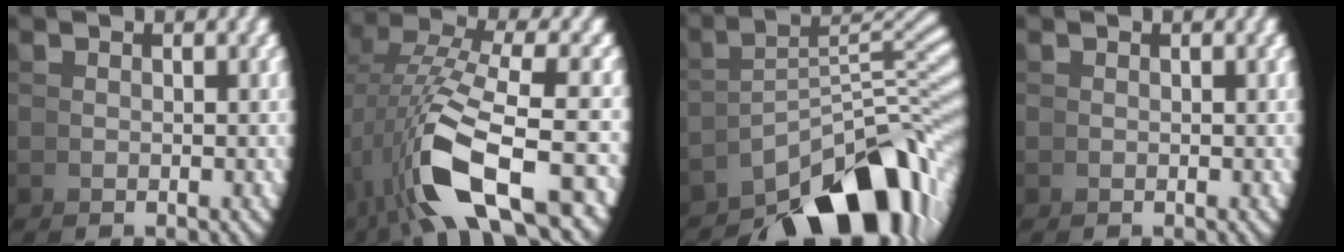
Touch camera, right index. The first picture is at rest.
{"total": 10.1, "force": [-1.0, 5.1, 8.7], "torque": [-0.177, -0.021, 0.007]}
{"total": 14.0, "force": [-5.5, 6.6, 11.0], "torque": [-0.146, -0.043, -0.061]}
{"total": 0.0}